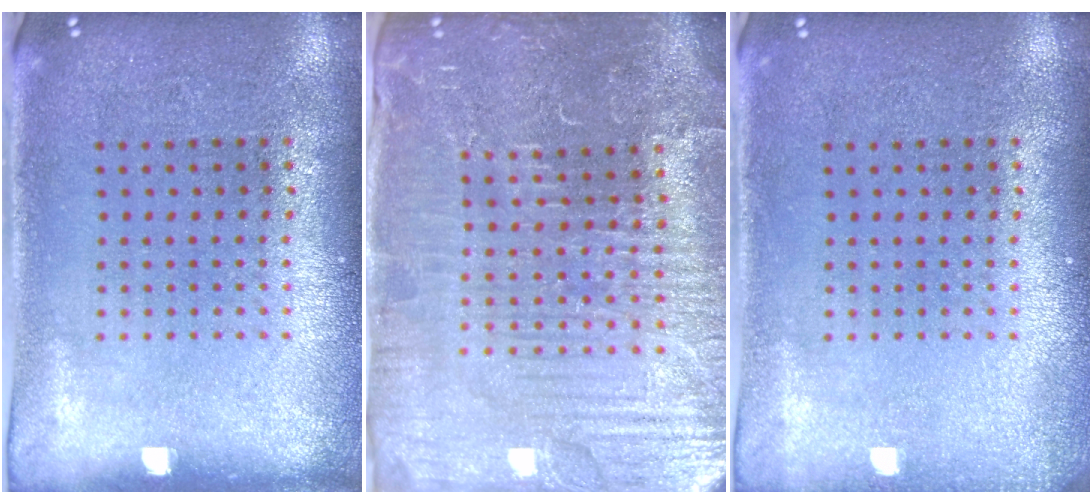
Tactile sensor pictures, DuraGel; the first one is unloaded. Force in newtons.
{"total": 5.4, "press": 5.0, "slide": 1.9}
{"total": 0.9, "press": 0.8, "slide": 0.2}